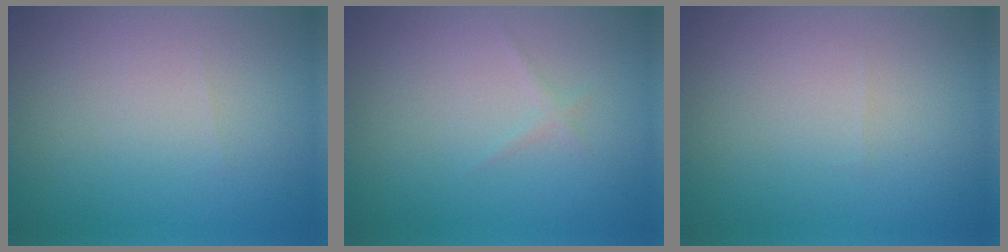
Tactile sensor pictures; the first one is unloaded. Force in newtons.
{"total": 0.6, "press": 0.6, "slide": 0.0}
{"total": 0.0}